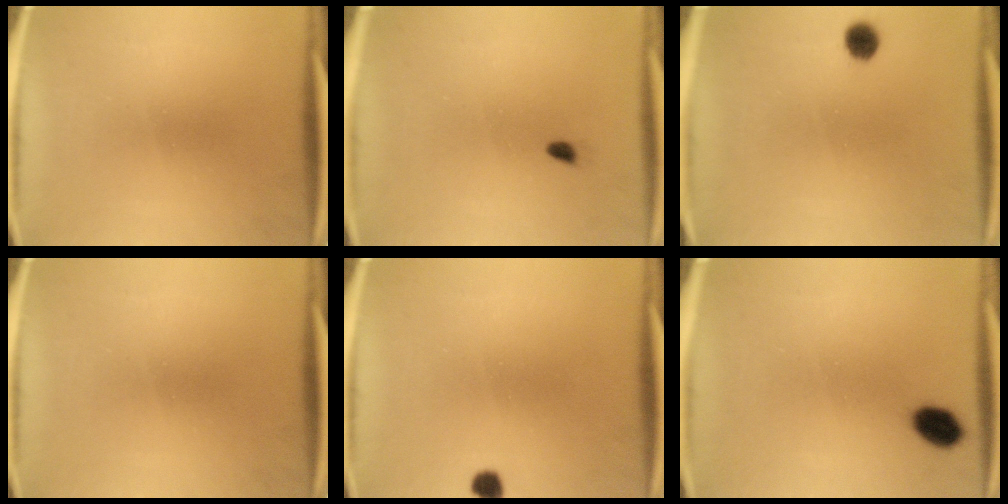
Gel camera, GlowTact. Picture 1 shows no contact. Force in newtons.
{"total": 0.6}
{"total": 3.1}
{"total": 0.0}
{"total": 2.0}
{"total": 5.2}